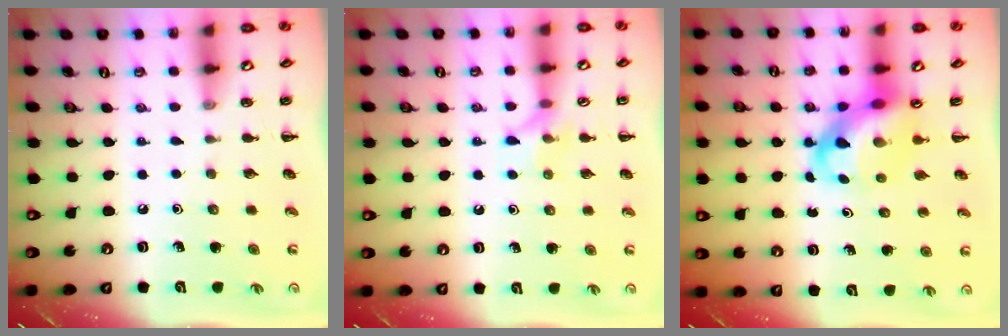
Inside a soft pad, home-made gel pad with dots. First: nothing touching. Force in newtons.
{"total": 6.7, "press": 6.7, "slide": 0.8}
{"total": 8.4, "press": 8.1, "slide": 2.4}